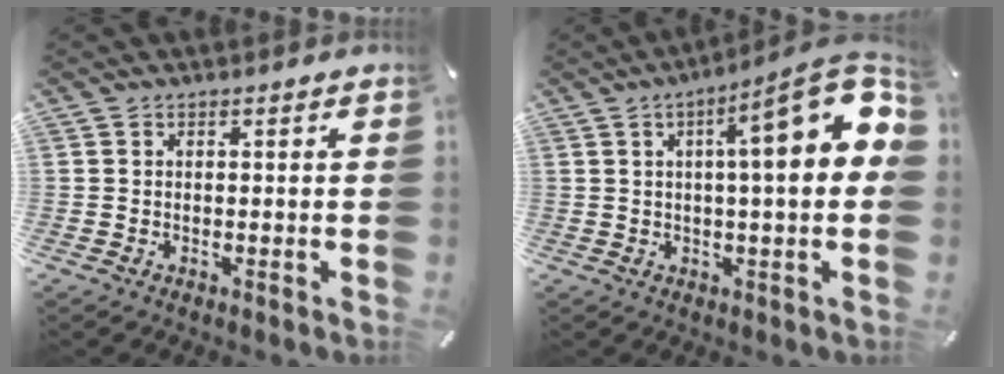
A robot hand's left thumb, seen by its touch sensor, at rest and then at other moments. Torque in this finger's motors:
{"motor_torque": [2.11, 2.89, 0.58, -0.04, 0.16]}